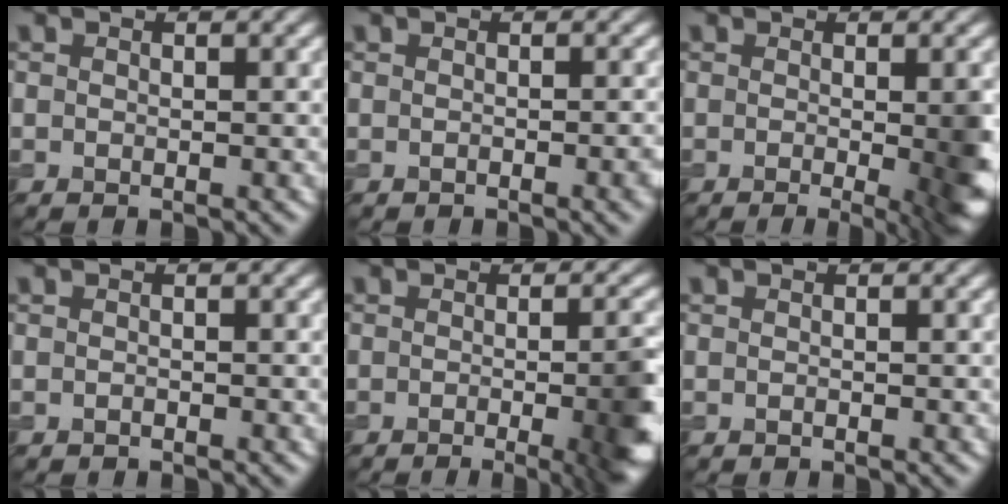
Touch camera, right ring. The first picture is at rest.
{"total": 2.0, "force": [-0.8, 0.5, 1.7], "torque": [-0.020, 0.000, -0.013]}
{"total": 7.5, "force": [-1.2, 2.3, 7.0], "torque": [-0.072, -0.013, -0.009]}
{"total": 0.0}
{"total": 8.0, "force": [-2.1, 2.8, 7.2], "torque": [-0.067, -0.011, -0.018]}
{"total": 0.0}